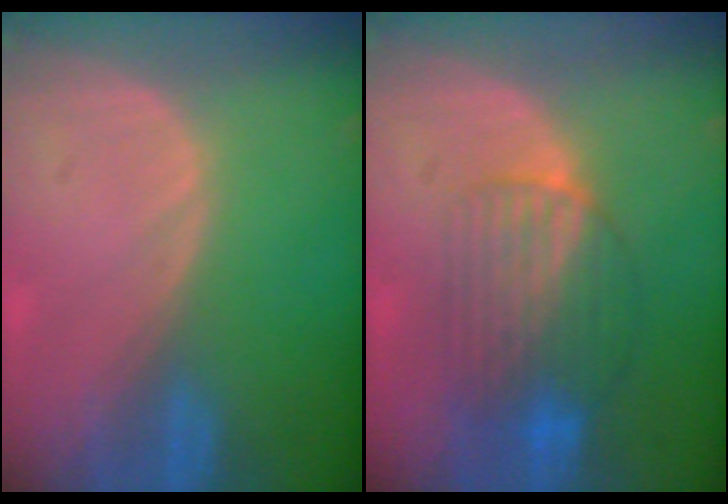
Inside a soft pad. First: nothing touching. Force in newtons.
{"total": 8.0, "press": 7.6, "slide": 2.7}